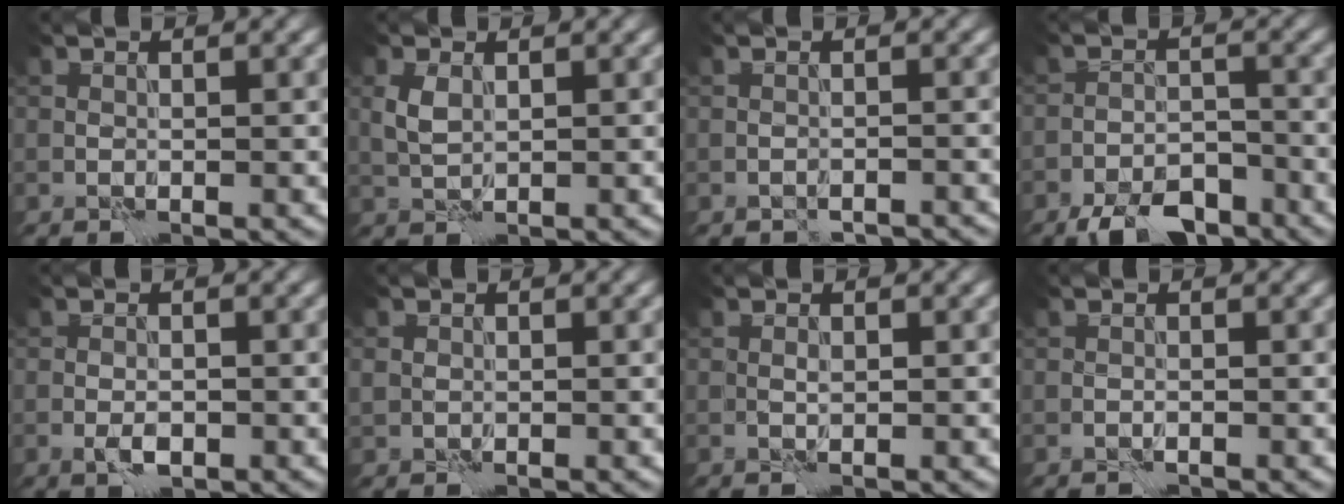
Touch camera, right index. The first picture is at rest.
{"total": 1.6, "force": [0.7, 0.9, 1.1], "torque": [-0.029, 0.001, 0.017]}
{"total": 2.2, "force": [-2.1, 0.5, 0.1], "torque": [0.000, -0.001, -0.033]}
{"total": 5.9, "force": [-4.8, 2.1, 2.6], "torque": [-0.031, -0.005, -0.087]}
{"total": 1.5, "force": [-0.7, 0.8, 1.1], "torque": [-0.020, -0.001, -0.012]}
{"total": 0.7, "force": [0.1, 0.7, 0.0], "torque": [0.001, -0.004, 0.000]}
{"total": 0.0}
{"total": 0.5, "force": [-0.5, 0.1, 0.1], "torque": [-0.003, 0.000, -0.011]}